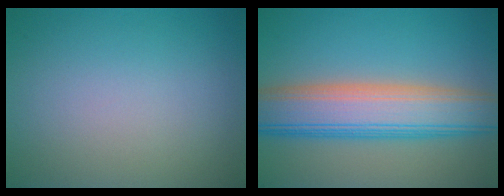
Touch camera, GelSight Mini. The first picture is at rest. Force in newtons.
{"total": 9.1, "press": 9.0, "slide": 0.6}